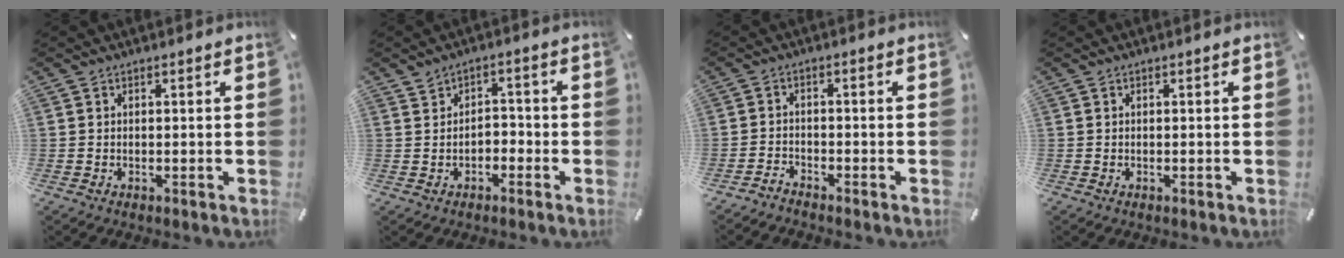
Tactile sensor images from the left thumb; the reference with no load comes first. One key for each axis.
{"total": 2.5, "fx": -1.2, "fy": 2.0, "fz": 0.9, "tx": -0.019, "ty": 0.013, "tz": -0.028}
{"total": 2.4, "fx": -2.3, "fy": 0.5, "fz": 0.2, "tx": -0.007, "ty": 0.011, "tz": -0.048}
{"total": 0.0}